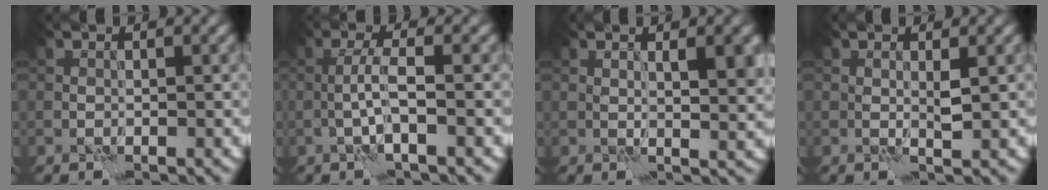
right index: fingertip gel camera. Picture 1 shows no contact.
{"total": 2.5, "force": [-0.6, 0.2, 2.5], "torque": [-0.048, 0.010, -0.016]}
{"total": 3.6, "force": [1.1, 1.0, 3.3], "torque": [-0.049, -0.001, 0.019]}
{"total": 1.1, "force": [0.3, 0.2, 1.0], "torque": [-0.021, -0.002, 0.005]}